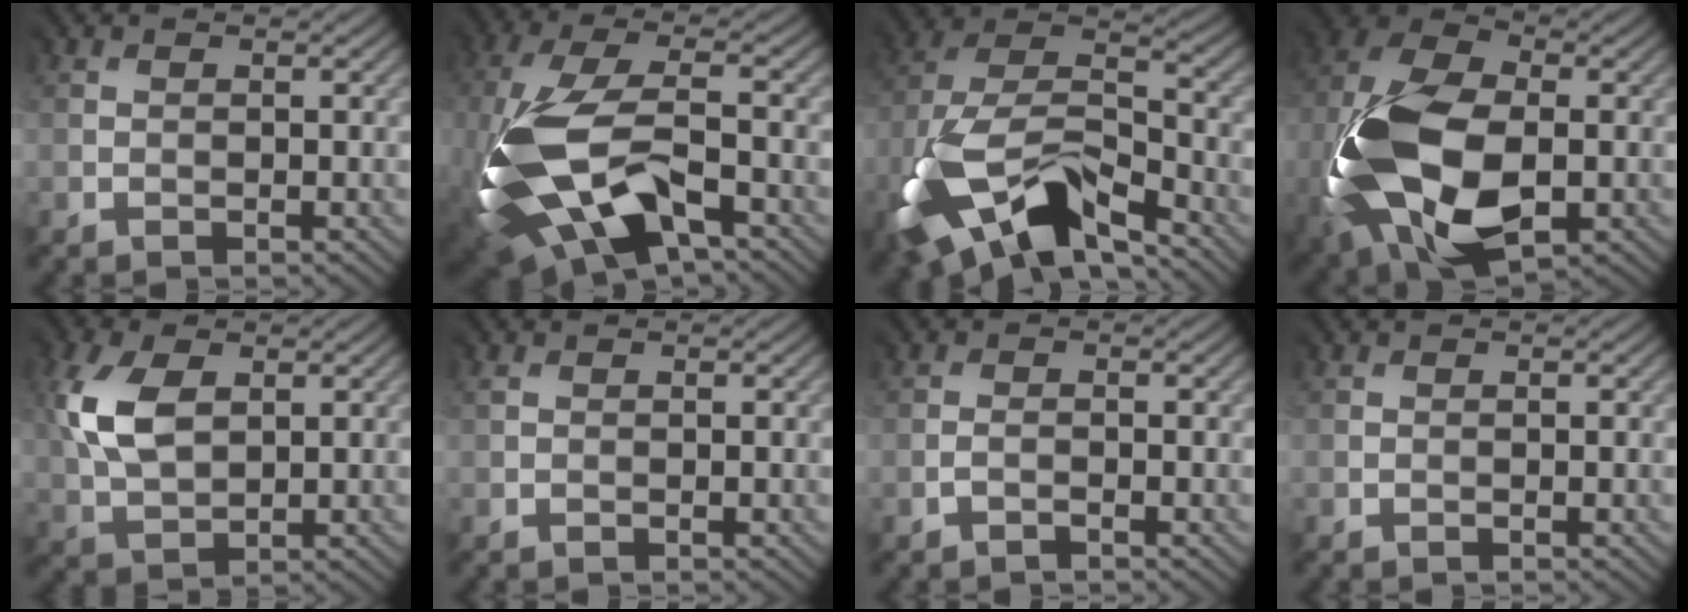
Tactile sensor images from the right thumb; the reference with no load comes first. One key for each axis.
{"total": 13.1, "fx": -4.6, "fy": 6.2, "fz": 10.6, "tx": -0.266, "ty": -0.009, "tz": -0.089}
{"total": 15.3, "fx": -8.9, "fy": 7.0, "fz": 10.3, "tx": -0.238, "ty": -0.036, "tz": -0.173}
{"total": 16.1, "fx": -3.6, "fy": 9.7, "fz": 12.3, "tx": -0.287, "ty": -0.012, "tz": -0.074}
{"total": 7.8, "fx": 2.5, "fy": 4.9, "fz": 5.4, "tx": -0.156, "ty": 0.011, "tz": 0.048}
{"total": 1.0, "fx": 0.4, "fy": 0.6, "fz": 0.7, "tx": -0.014, "ty": -0.001, "tz": 0.010}
{"total": 0.9, "fx": -0.7, "fy": -0.4, "fz": -0.5, "tx": 0.007, "ty": 0.000, "tz": -0.014}
{"total": 0.0}